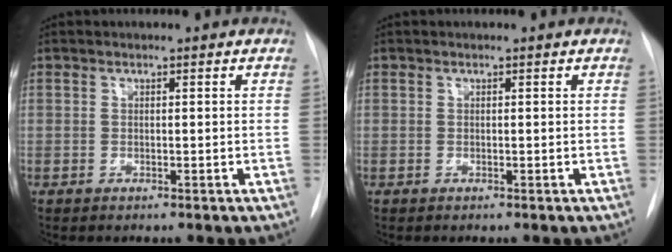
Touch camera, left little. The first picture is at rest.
{"total": 0.0}